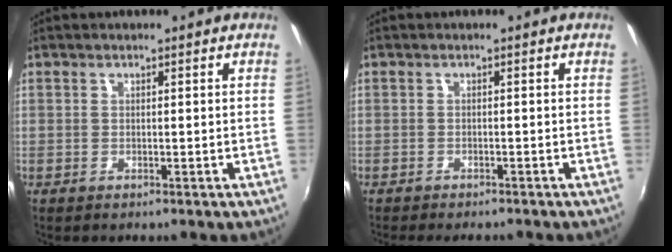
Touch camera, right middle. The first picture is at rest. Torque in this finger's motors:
{"motor_torque": [0.56, -0.54, 0.12, 0.05]}